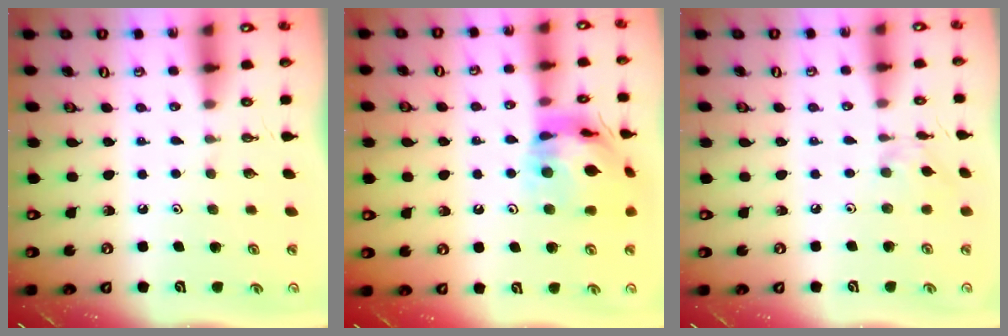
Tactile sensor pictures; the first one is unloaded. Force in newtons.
{"total": 16.2, "press": 16.1, "slide": 1.9}
{"total": 1.4, "press": 1.3, "slide": 0.2}